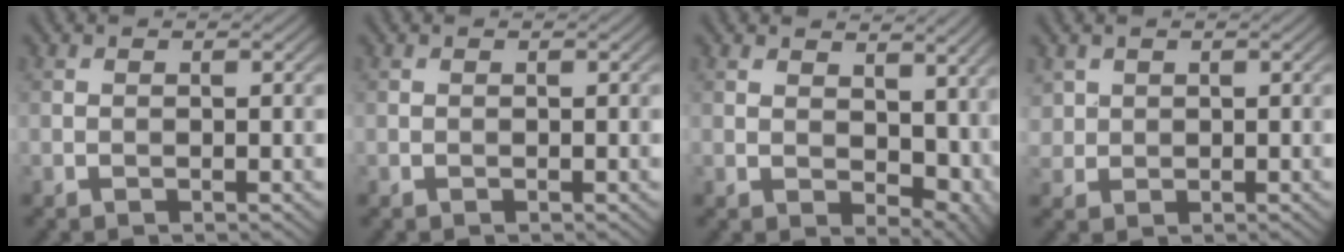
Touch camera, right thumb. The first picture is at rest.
{"total": 0.0}
{"total": 9.1, "force": [2.7, 5.7, 6.6], "torque": [-0.106, -0.019, 0.067]}
{"total": 2.1, "force": [1.1, 1.7, 0.4], "torque": [-0.013, -0.004, 0.024]}